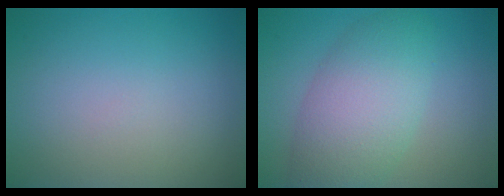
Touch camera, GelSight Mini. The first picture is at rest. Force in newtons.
{"total": 6.8, "press": 6.8, "slide": 0.3}